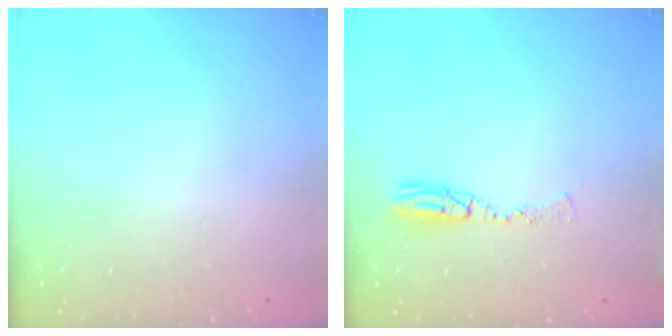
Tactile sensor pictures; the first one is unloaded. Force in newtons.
{"total": 6.9, "press": 6.7, "slide": 1.8}